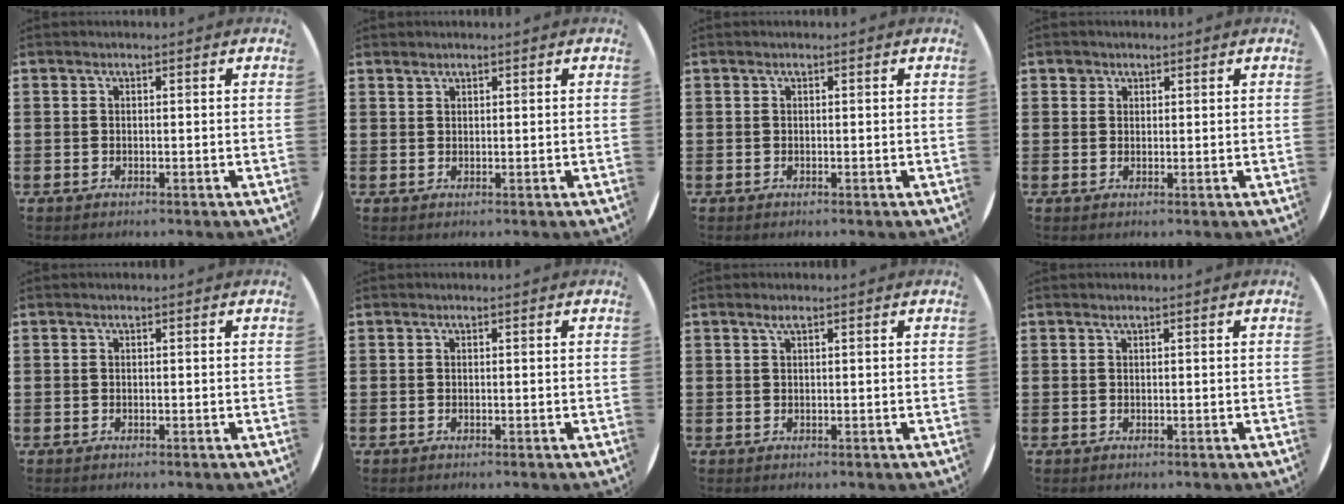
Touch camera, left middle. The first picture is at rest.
{"total": 0.8, "force": [0.8, 0.1, -0.2], "torque": [0.012, 0.000, 0.014]}
{"total": 0.0}
{"total": 1.3, "force": [1.0, 0.8, 0.0], "torque": [0.013, -0.004, 0.018]}
{"total": 0.0}
{"total": 0.0}
{"total": 0.9, "force": [0.5, 0.0, 0.7], "torque": [-0.015, 0.002, 0.008]}
{"total": 0.0}